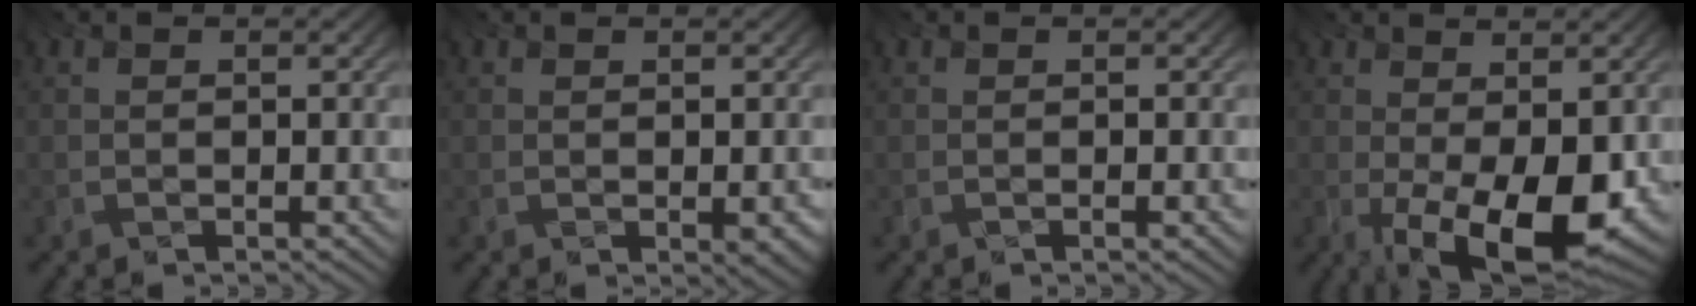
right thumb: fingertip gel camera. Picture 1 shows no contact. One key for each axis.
{"total": 2.4, "fx": -0.7, "fy": 1.0, "fz": 2.1, "tx": -0.028, "ty": -0.004, "tz": -0.005}
{"total": 0.7, "fx": -0.2, "fy": -0.2, "fz": 0.6, "tx": -0.006, "ty": -0.002, "tz": -0.011}
{"total": 11.2, "fx": -3.1, "fy": 4.6, "fz": 9.7, "tx": -0.145, "ty": -0.010, "tz": -0.048}